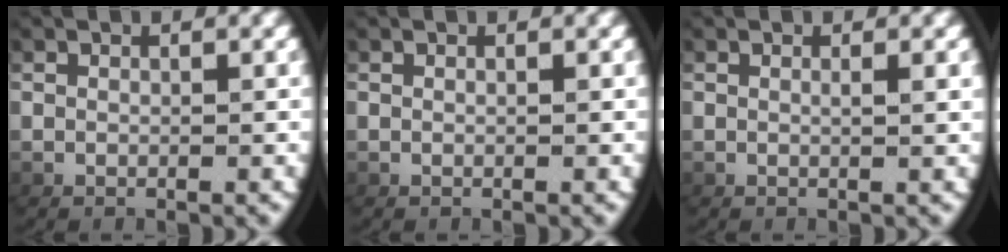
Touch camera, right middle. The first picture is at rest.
{"total": 0.0}
{"total": 0.7, "force": [0.1, -0.3, 0.6], "torque": [-0.011, -0.006, 0.007]}